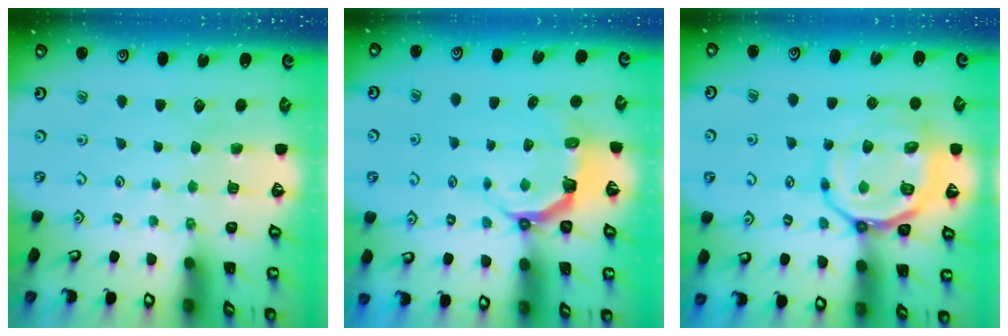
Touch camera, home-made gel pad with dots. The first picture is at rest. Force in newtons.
{"total": 5.4, "press": 3.7, "slide": 3.9}
{"total": 15.0, "press": 14.9, "slide": 1.8}